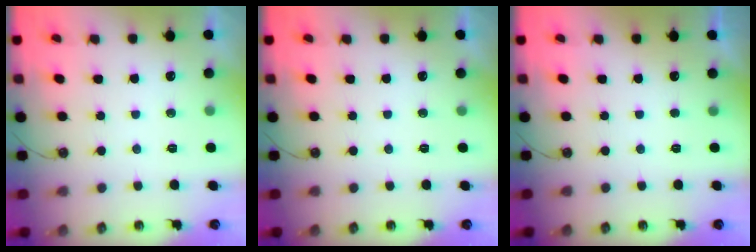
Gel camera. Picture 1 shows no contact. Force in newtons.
{"total": 0.0}
{"total": 0.0}